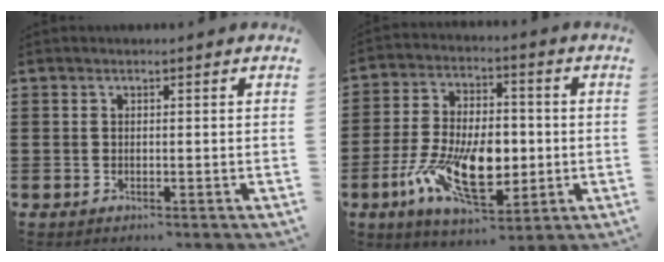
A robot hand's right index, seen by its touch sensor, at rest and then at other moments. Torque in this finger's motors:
{"motor_torque": [2.14, 0.00, 1.05, 0.21]}